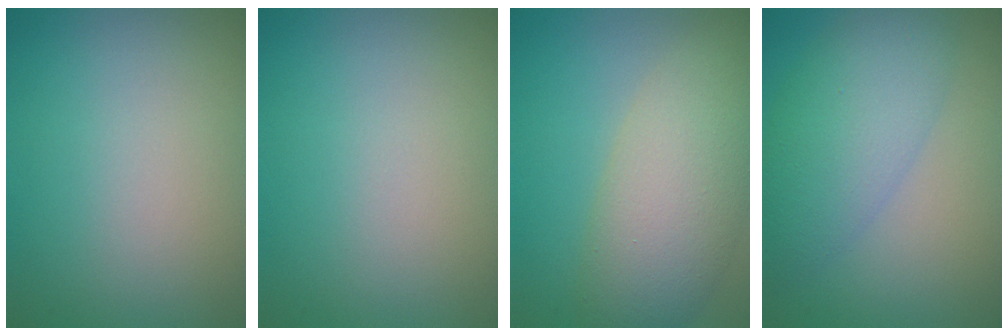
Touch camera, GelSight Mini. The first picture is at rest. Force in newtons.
{"total": 0.0}
{"total": 6.9, "press": 6.9, "slide": 0.5}
{"total": 5.5, "press": 5.5, "slide": 0.2}